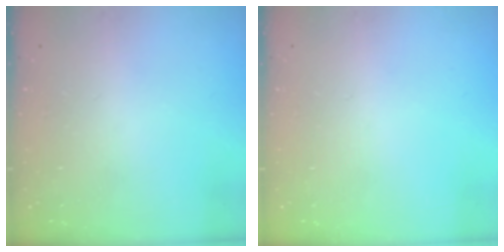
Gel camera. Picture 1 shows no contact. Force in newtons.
{"total": 0.0}